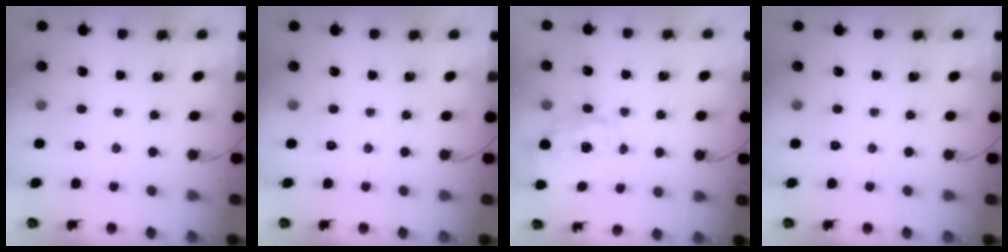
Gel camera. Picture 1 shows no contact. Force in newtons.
{"total": 0.0}
{"total": 1.8, "press": 1.7, "slide": 0.6}
{"total": 0.0}